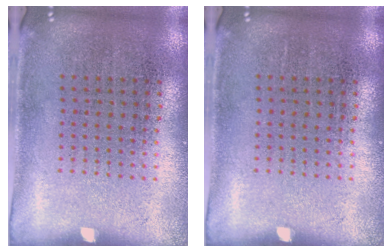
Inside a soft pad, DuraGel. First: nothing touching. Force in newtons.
{"total": 0.0}